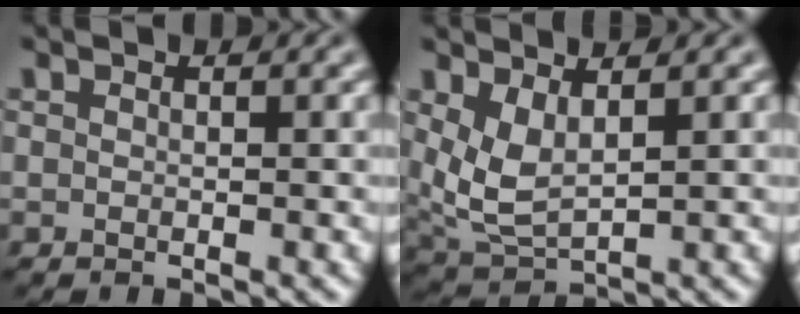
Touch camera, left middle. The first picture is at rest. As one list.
[{"total": 3.9, "force": [1.3, 1.8, 3.2], "torque": [-0.081, -0.010, 0.033]}]